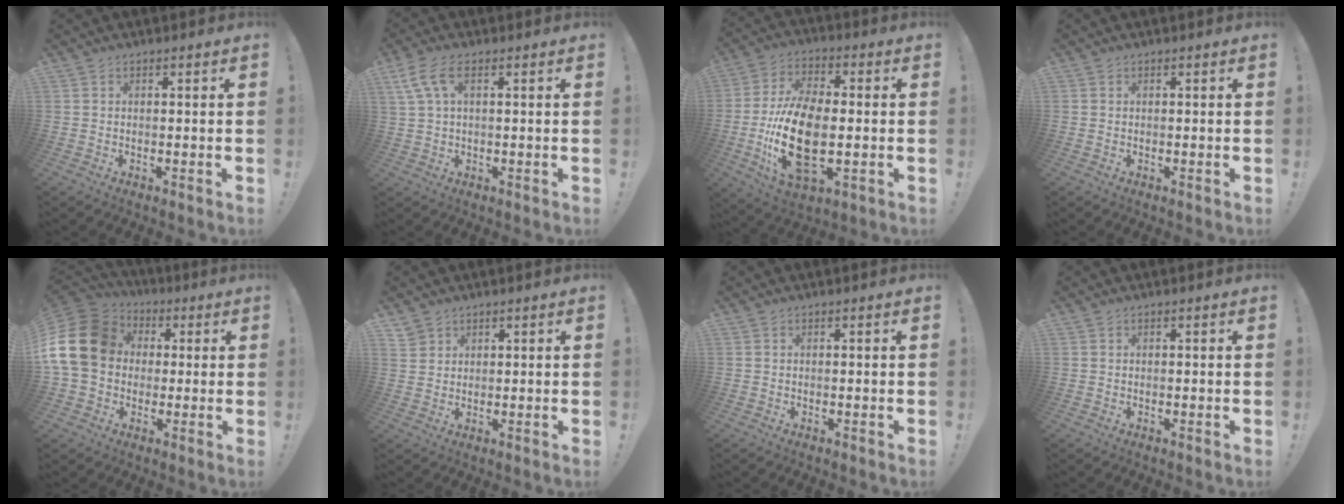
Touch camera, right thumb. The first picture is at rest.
{"total": 7.0, "force": [2.8, 3.1, 5.6], "torque": [-0.110, 0.007, 0.059]}
{"total": 20.0, "force": [-3.2, 11.0, 16.3], "torque": [-0.323, 0.002, -0.051]}
{"total": 0.0}
{"total": 19.8, "force": [2.9, 15.8, 11.5], "torque": [-0.218, 0.006, 0.066]}
{"total": 2.8, "force": [2.2, 1.7, 0.3], "torque": [-0.008, -0.012, 0.043]}
{"total": 0.0}
{"total": 0.0}